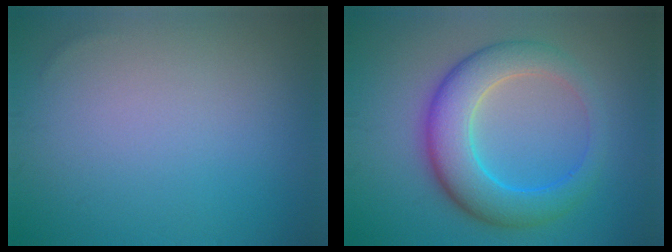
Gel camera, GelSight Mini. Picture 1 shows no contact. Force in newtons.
{"total": 7.1, "press": 7.1, "slide": 0.2}